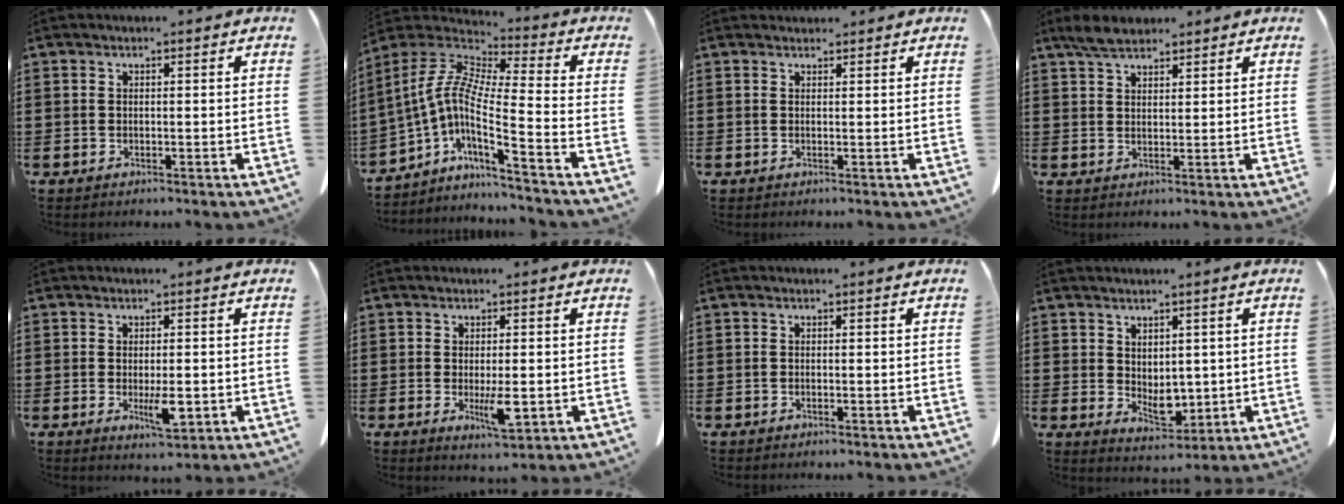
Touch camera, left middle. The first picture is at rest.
{"total": 6.3, "force": [-2.6, 1.1, 5.7], "torque": [-0.147, -0.038, -0.072]}
{"total": 1.0, "force": [0.9, 0.2, -0.2], "torque": [0.011, -0.002, 0.016]}
{"total": 3.9, "force": [3.1, 1.3, 1.8], "torque": [-0.043, 0.002, 0.059]}
{"total": 4.1, "force": [-0.6, 1.4, 3.8], "torque": [-0.062, -0.004, -0.012]}
{"total": 4.5, "force": [-0.6, 1.3, 4.2], "torque": [-0.070, -0.008, -0.010]}
{"total": 0.0}
{"total": 4.1, "force": [1.9, 2.7, 2.4], "torque": [-0.036, -0.007, 0.036]}